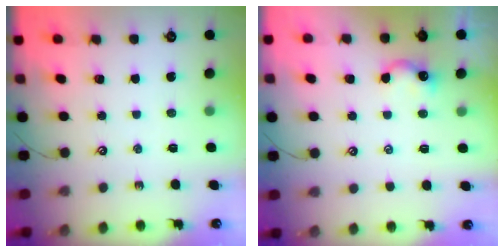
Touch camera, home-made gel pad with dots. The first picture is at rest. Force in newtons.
{"total": 0.8, "press": 0.6, "slide": 0.5}